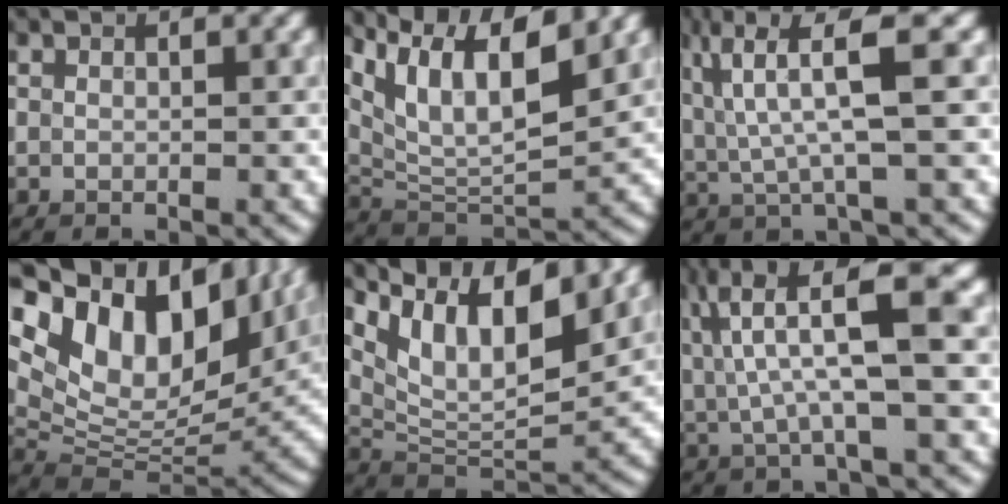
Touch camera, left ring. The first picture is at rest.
{"total": 10.1, "force": [6.4, 3.3, 7.1], "torque": [-0.133, 0.003, 0.118]}
{"total": 6.5, "force": [2.2, 1.0, 6.0], "torque": [-0.124, 0.006, 0.045]}
{"total": 17.1, "force": [7.2, 9.6, 12.2], "torque": [-0.249, 0.025, 0.140]}
{"total": 11.2, "force": [6.8, 3.9, 7.9], "torque": [-0.136, 0.002, 0.124]}
{"total": 8.2, "force": [2.4, 1.8, 7.6], "torque": [-0.142, 0.013, 0.046]}